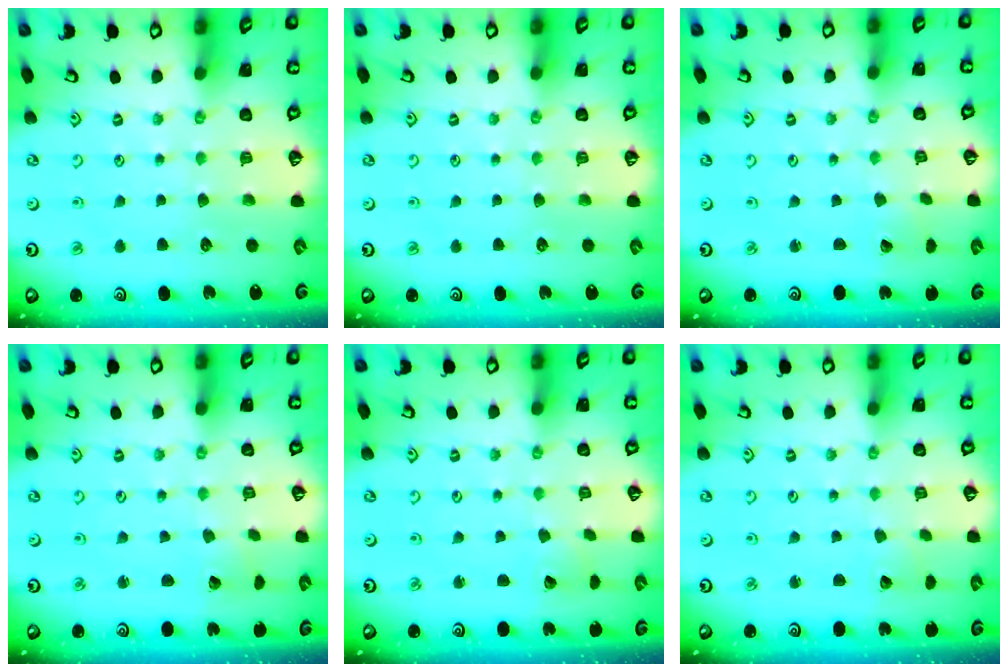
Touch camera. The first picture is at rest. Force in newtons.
{"total": 0.0}
{"total": 0.6, "press": 0.6, "slide": 0.1}
{"total": 2.7, "press": 2.7, "slide": 0.0}
{"total": 2.9, "press": 2.9, "slide": 0.1}
{"total": 2.3, "press": 2.3, "slide": 0.2}